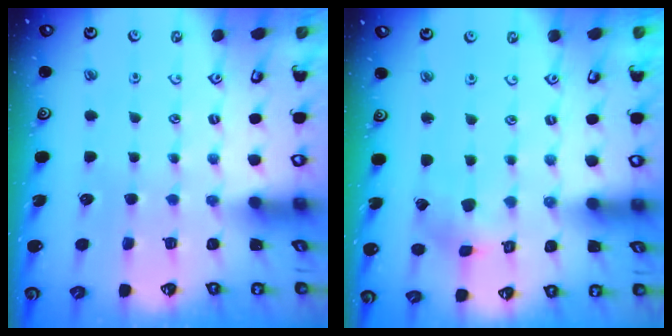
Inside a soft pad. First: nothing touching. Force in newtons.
{"total": 2.4, "press": 2.3, "slide": 0.4}